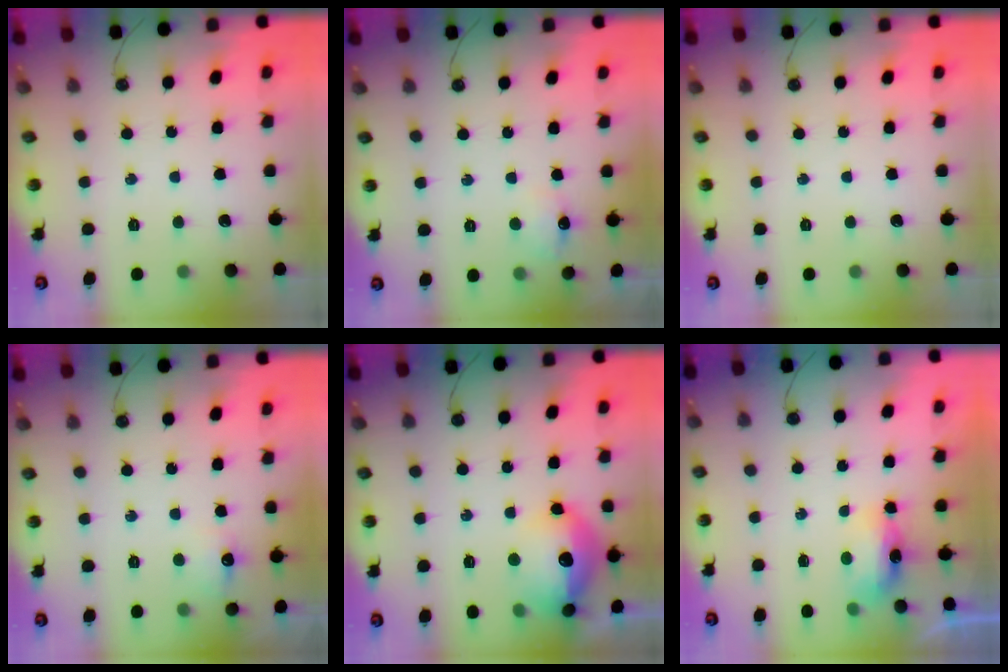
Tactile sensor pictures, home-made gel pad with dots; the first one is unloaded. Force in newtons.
{"total": 7.0, "press": 7.0, "slide": 0.8}
{"total": 0.0}
{"total": 6.9, "press": 6.9, "slide": 0.9}
{"total": 16.6, "press": 16.5, "slide": 1.4}
{"total": 10.9, "press": 6.9, "slide": 8.4}